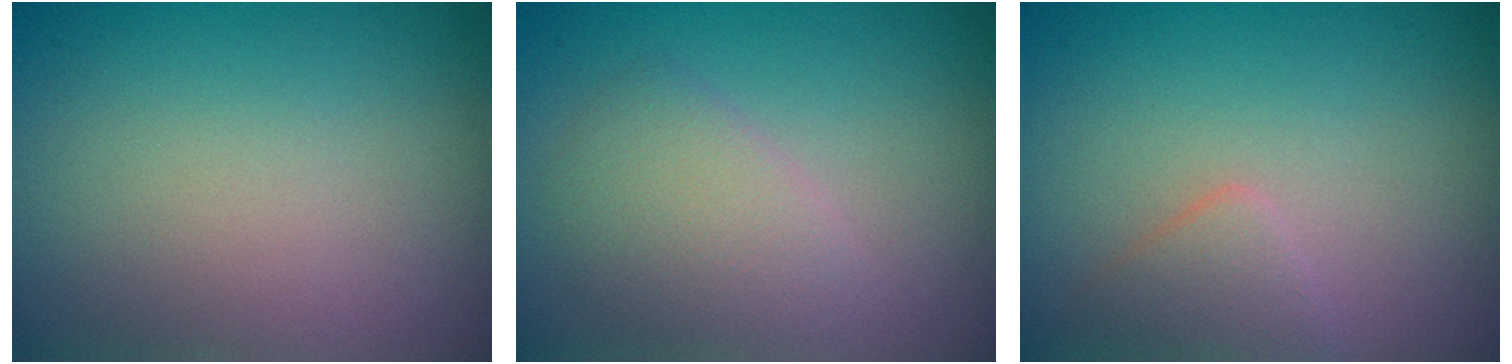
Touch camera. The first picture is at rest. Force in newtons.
{"total": 2.9, "press": 2.9, "slide": 0.1}
{"total": 1.7, "press": 1.7, "slide": 0.1}